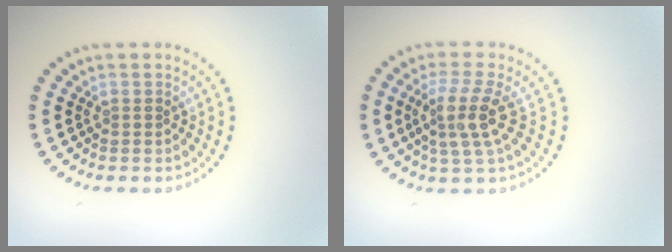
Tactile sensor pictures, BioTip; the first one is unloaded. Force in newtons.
{"total": 3.6, "press": 2.9, "slide": 2.2}